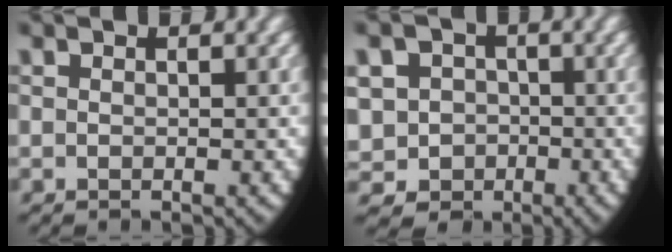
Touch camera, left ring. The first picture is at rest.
{"total": 11.6, "force": [-2.1, 10.9, 3.5], "torque": [-0.099, -0.045, -0.037]}